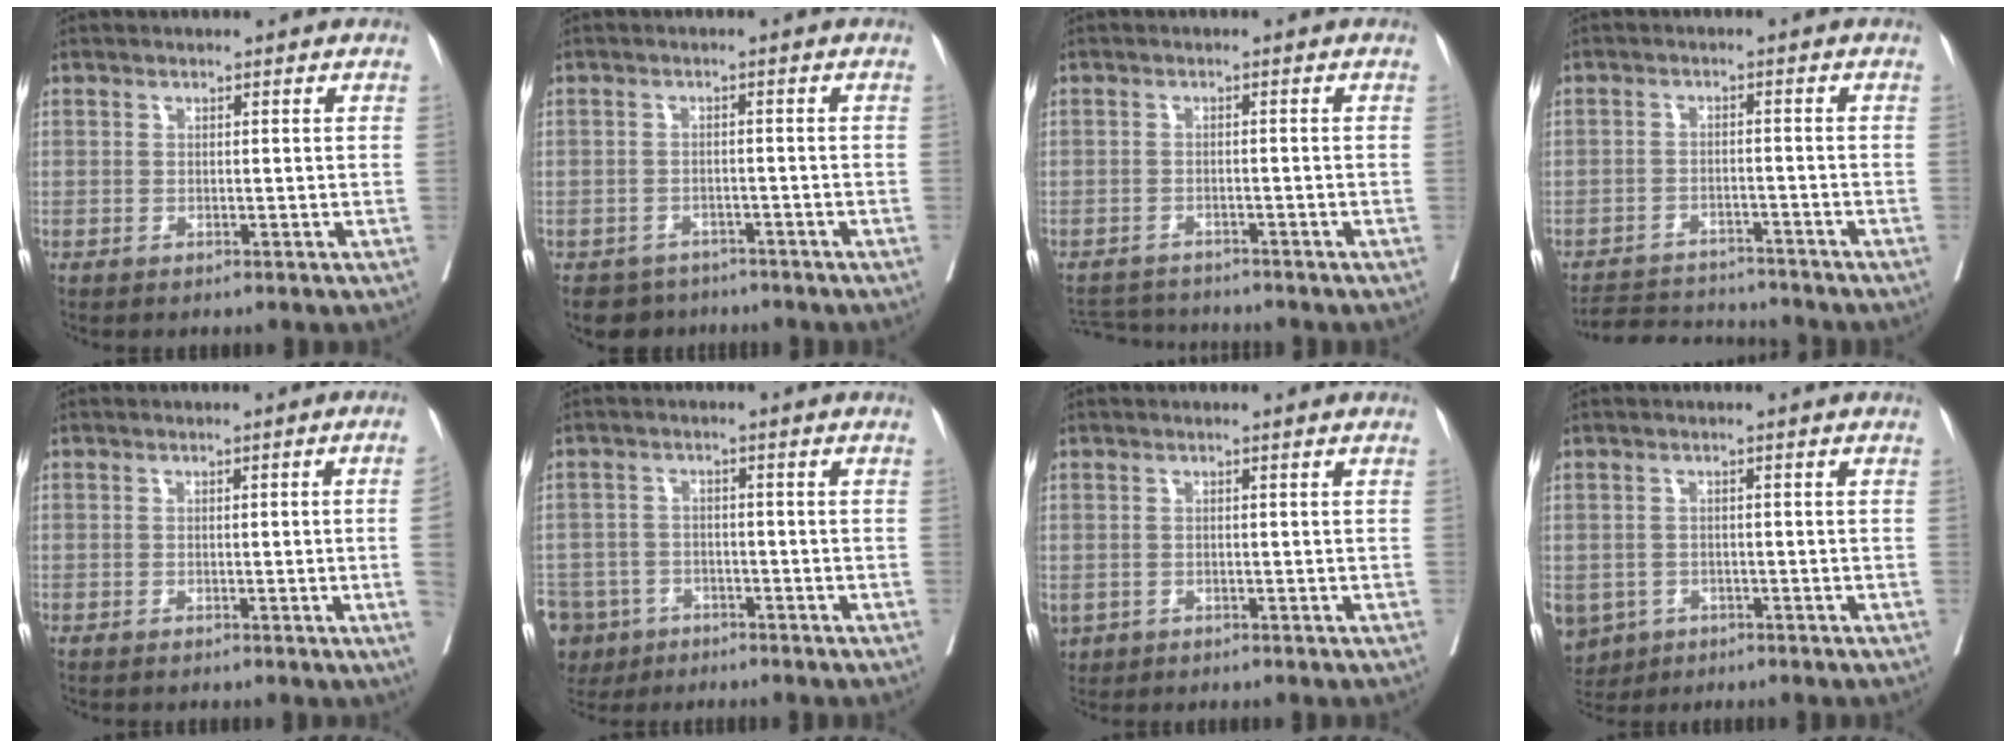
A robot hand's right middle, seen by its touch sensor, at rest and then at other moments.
{"total": 4.6, "force": [-3.9, 2.5, 0.0], "torque": [0.006, 0.002, -0.062]}
{"total": 5.8, "force": [-5.7, 0.4, 0.7], "torque": [-0.009, -0.006, -0.094]}
{"total": 7.4, "force": [-7.2, 1.6, 0.4], "torque": [-0.004, 0.006, -0.116]}
{"total": 4.2, "force": [-0.7, -1.4, 3.9], "torque": [-0.045, -0.005, -0.009]}
{"total": 12.2, "force": [-7.5, 9.2, 3.0], "torque": [-0.108, -0.004, -0.115]}
{"total": 2.5, "force": [-1.5, 1.9, 0.6], "torque": [-0.017, 0.000, -0.022]}
{"total": 8.1, "force": [-4.2, 6.6, 2.0], "torque": [-0.064, -0.001, -0.060]}